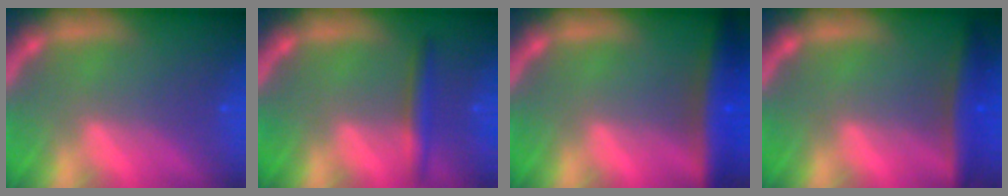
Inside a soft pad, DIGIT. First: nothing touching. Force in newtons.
{"total": 2.4}
{"total": 6.5}
{"total": 4.5}